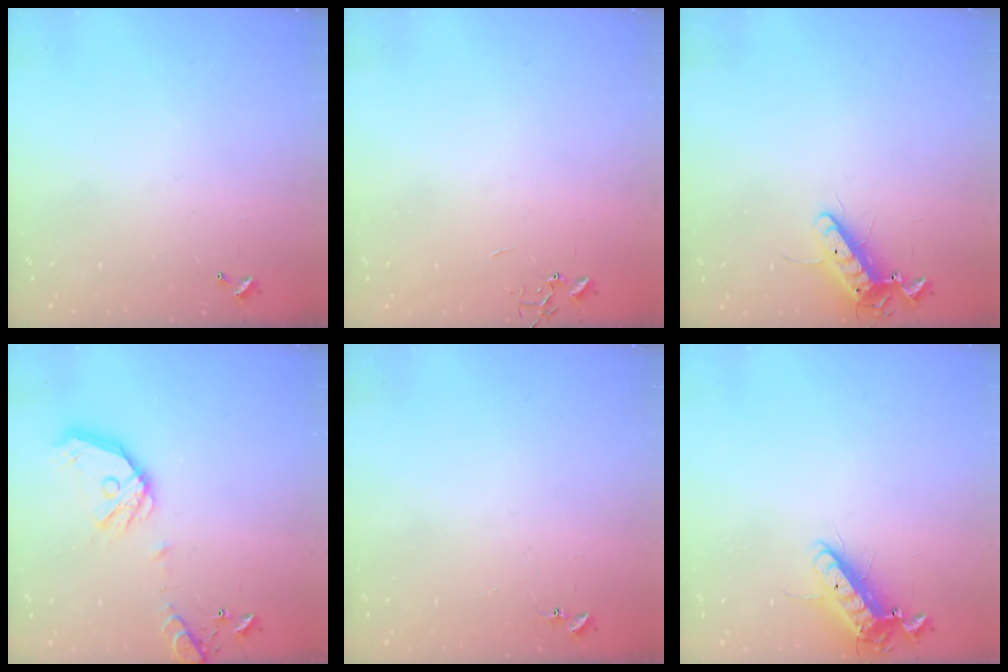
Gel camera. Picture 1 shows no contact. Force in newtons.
{"total": 0.0}
{"total": 11.2, "press": 11.1, "slide": 1.4}
{"total": 15.7, "press": 15.4, "slide": 2.5}
{"total": 5.4, "press": 5.4, "slide": 0.6}
{"total": 12.9, "press": 12.7, "slide": 2.1}